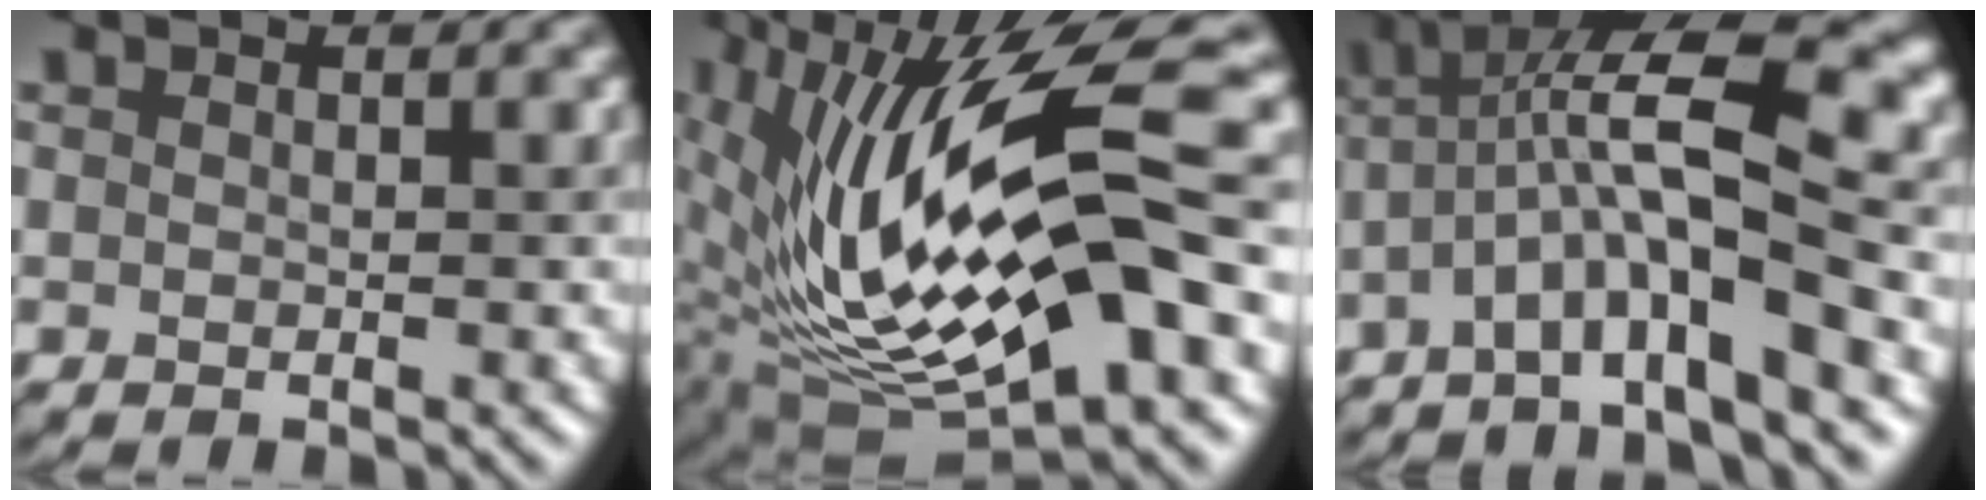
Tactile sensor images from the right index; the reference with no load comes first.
{"total": 17.1, "force": [1.8, 6.5, 15.7], "torque": [-0.299, 0.005, 0.035]}
{"total": 9.2, "force": [-2.2, 2.0, 8.7], "torque": [-0.149, 0.026, -0.046]}